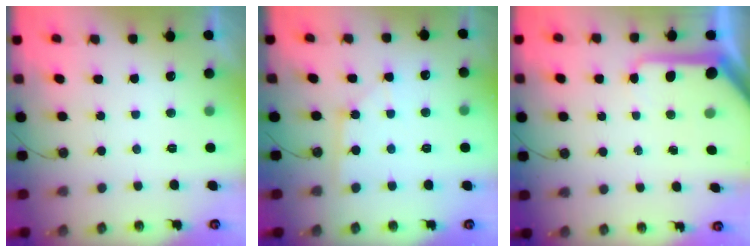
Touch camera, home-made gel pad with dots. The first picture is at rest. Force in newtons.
{"total": 2.1, "press": 2.1, "slide": 0.3}
{"total": 10.4, "press": 10.3, "slide": 1.1}